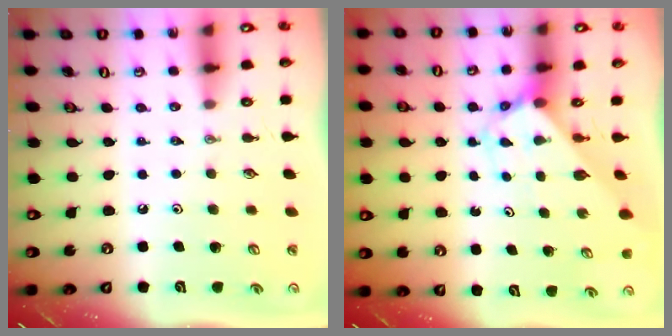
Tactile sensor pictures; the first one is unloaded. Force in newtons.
{"total": 2.7, "press": 2.7, "slide": 0.2}